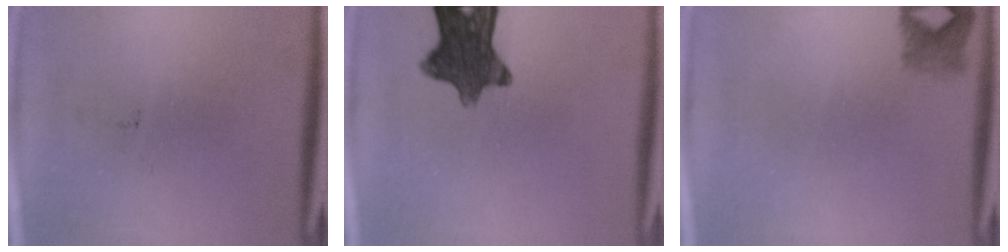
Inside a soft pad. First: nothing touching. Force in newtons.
{"total": 10.6}
{"total": 2.0}